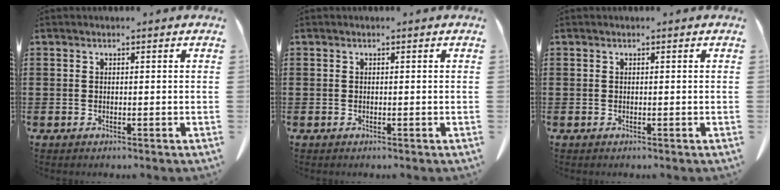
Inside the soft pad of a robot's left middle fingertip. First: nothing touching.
{"total": 0.0}
{"total": 0.0}